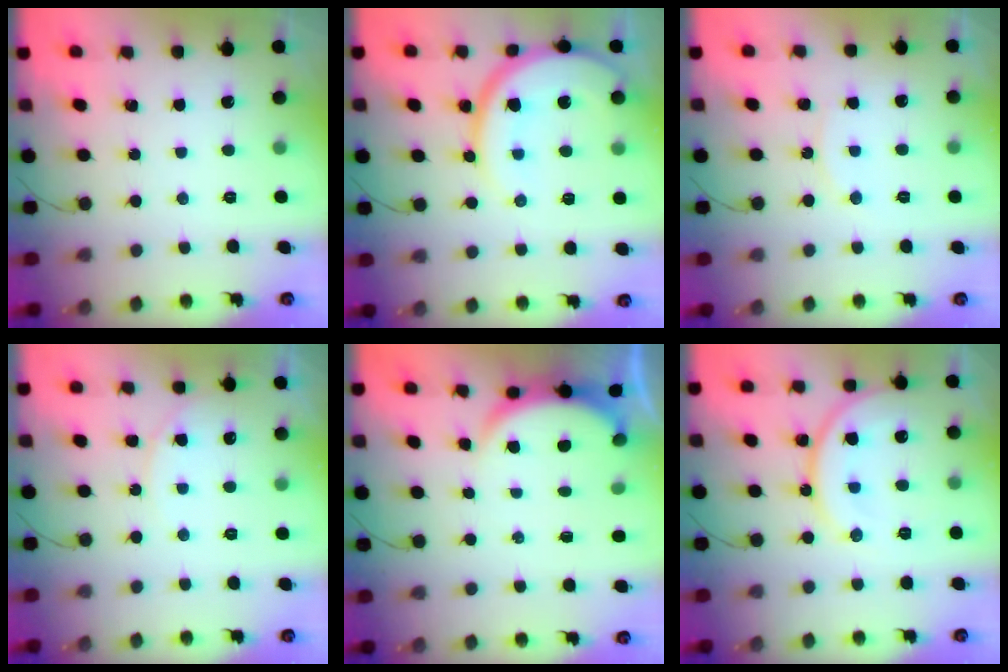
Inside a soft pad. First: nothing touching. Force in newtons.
{"total": 15.6, "press": 15.5, "slide": 2.0}
{"total": 6.3, "press": 6.3, "slide": 0.3}
{"total": 6.6, "press": 6.6, "slide": 0.4}
{"total": 3.6, "press": 3.6, "slide": 0.6}
{"total": 13.7, "press": 13.6, "slide": 1.4}